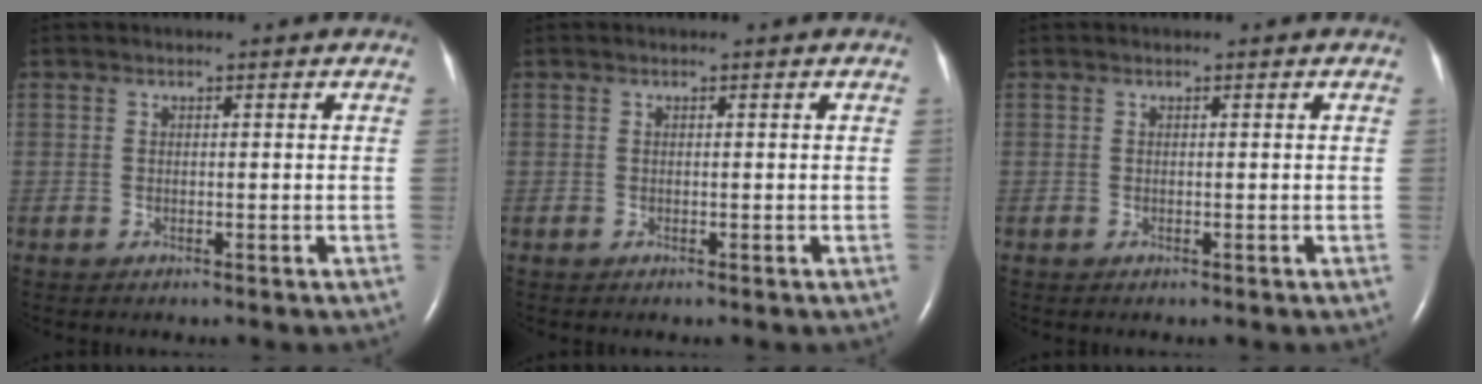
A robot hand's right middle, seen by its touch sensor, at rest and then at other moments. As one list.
[{"total": 0.0}, {"total": 0.0}]